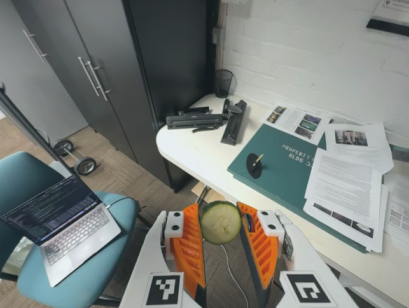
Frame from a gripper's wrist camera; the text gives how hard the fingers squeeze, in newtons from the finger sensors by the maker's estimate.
{"total": 10.8, "left": 10.6, "right": 10.9}